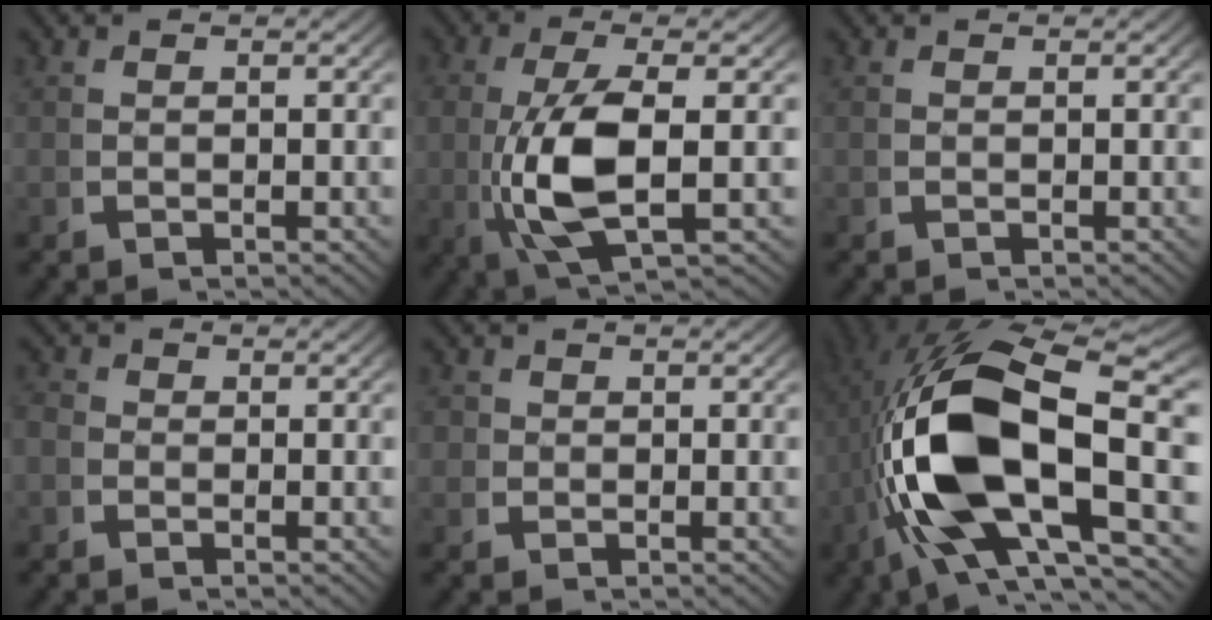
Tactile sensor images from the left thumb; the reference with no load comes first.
{"total": 9.9, "force": [-0.5, 4.6, 8.7], "torque": [-0.217, -0.033, 0.016]}
{"total": 0.0}
{"total": 1.7, "force": [-0.4, 1.6, 0.4], "torque": [-0.008, -0.002, -0.015]}
{"total": 1.8, "force": [0.3, 1.7, 0.5], "torque": [-0.014, -0.005, 0.002]}
{"total": 18.7, "force": [0.3, 9.6, 16.0], "torque": [-0.336, -0.026, 0.019]}